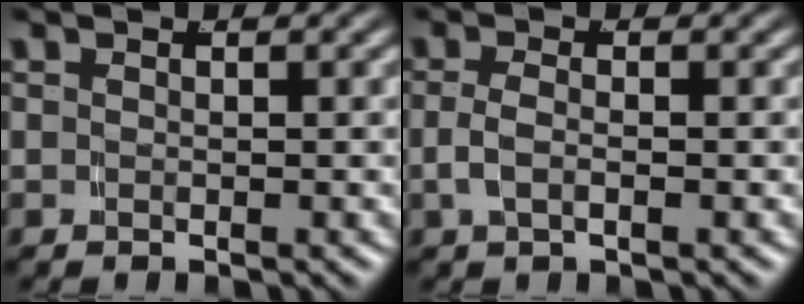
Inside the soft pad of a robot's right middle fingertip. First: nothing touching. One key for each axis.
{"total": 1.9, "fx": -0.6, "fy": 0.7, "fz": 1.6, "tx": -0.039, "ty": -0.004, "tz": -0.012}